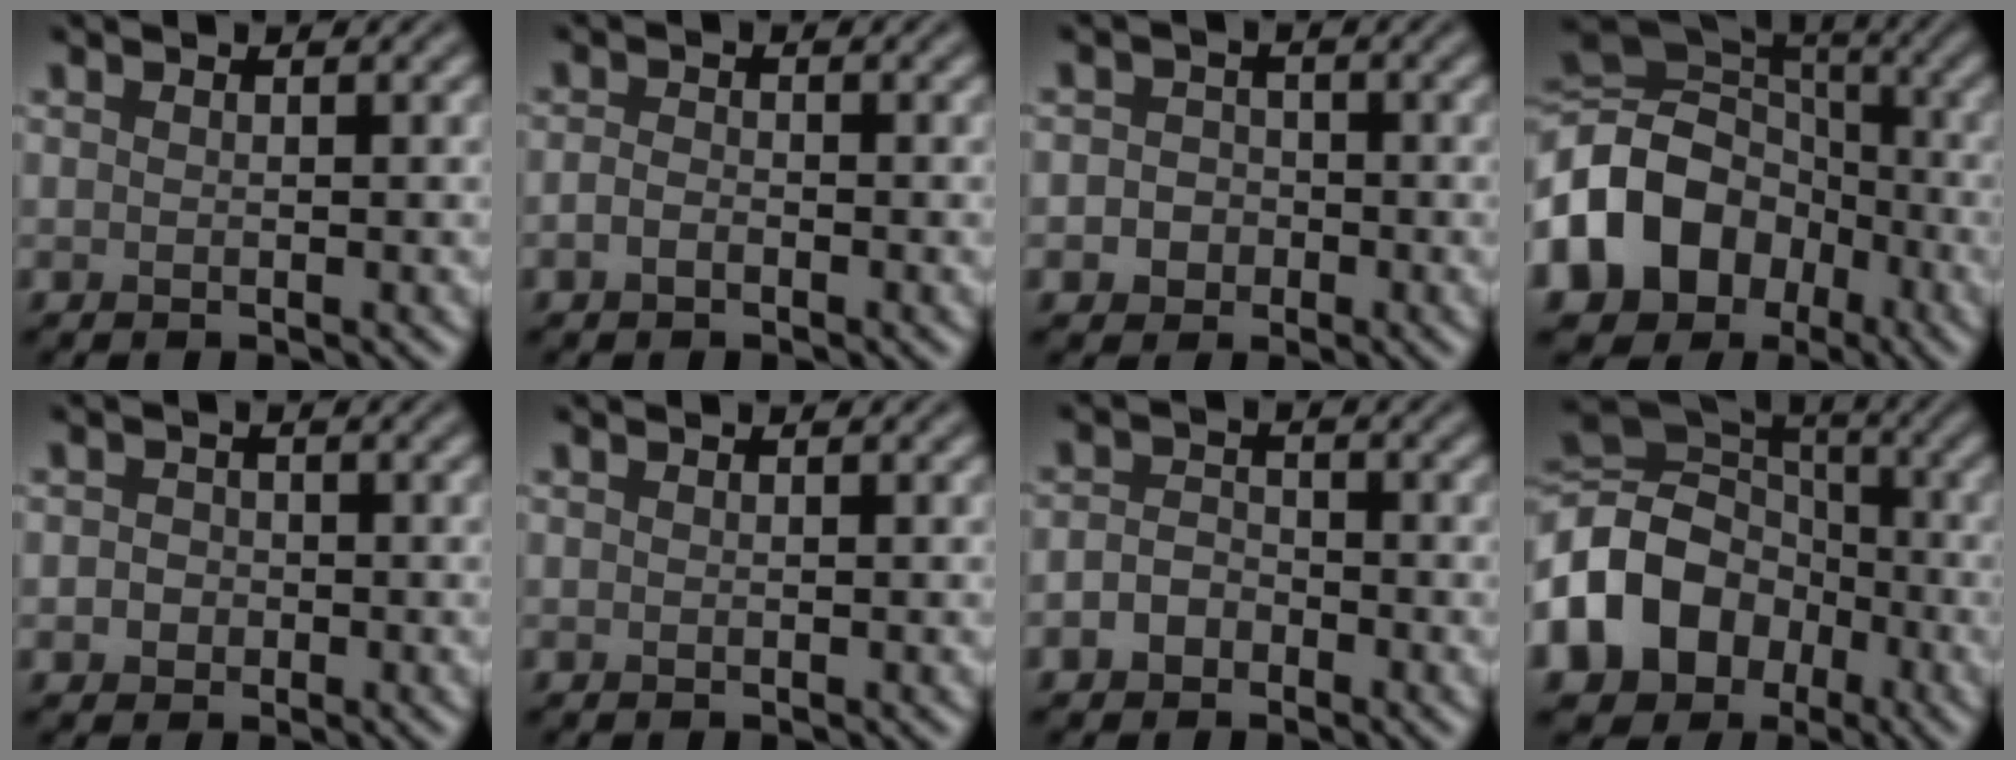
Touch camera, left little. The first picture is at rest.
{"total": 1.2, "force": [-0.6, 0.7, 0.7], "torque": [-0.016, 0.000, -0.015]}
{"total": 2.3, "force": [-0.6, 2.1, 0.7], "torque": [0.012, 0.000, -0.022]}
{"total": 15.1, "force": [-5.6, 12.3, 6.8], "torque": [-0.162, -0.014, -0.122]}
{"total": 1.6, "force": [-0.3, 1.5, 0.6], "torque": [0.007, -0.002, -0.011]}
{"total": 0.0}
{"total": 2.1, "force": [-1.1, 1.5, 0.9], "torque": [-0.017, 0.003, -0.027]}
{"total": 13.0, "force": [-4.8, 10.6, 5.8], "torque": [-0.144, -0.010, -0.110]}